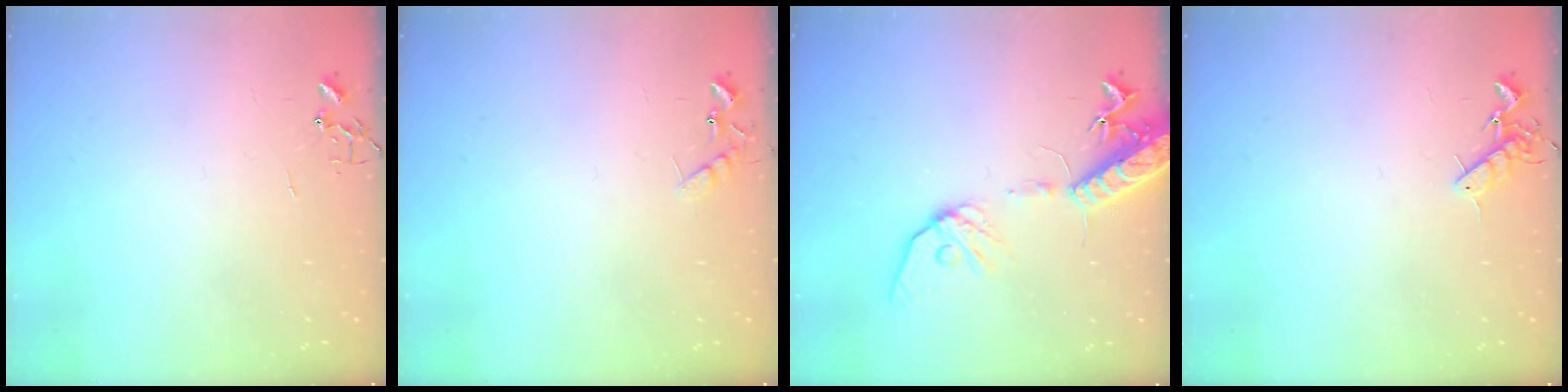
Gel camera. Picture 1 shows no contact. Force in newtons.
{"total": 7.6, "press": 7.6, "slide": 0.7}
{"total": 16.6, "press": 16.2, "slide": 3.5}
{"total": 7.2, "press": 7.1, "slide": 1.1}